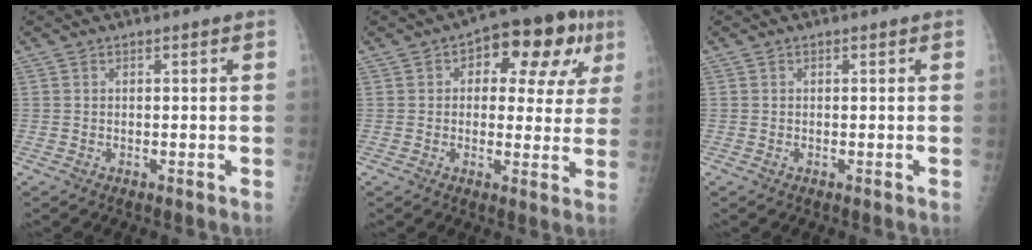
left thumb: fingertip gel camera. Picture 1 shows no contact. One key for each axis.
{"total": 14.6, "fx": 5.4, "fy": 7.8, "fz": 11.1, "tx": -0.091, "ty": 0.014, "tz": 0.062}
{"total": 0.0}